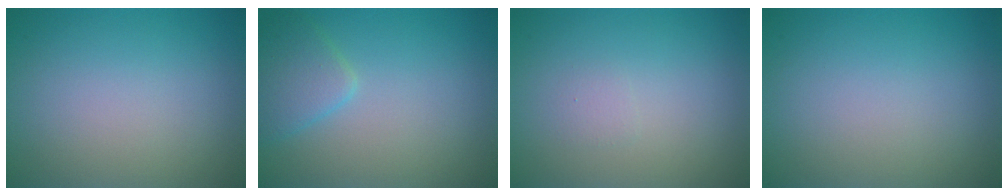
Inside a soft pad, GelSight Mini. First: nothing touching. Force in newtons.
{"total": 2.7, "press": 2.7, "slide": 0.1}
{"total": 0.6, "press": 0.6, "slide": 0.1}
{"total": 0.0}